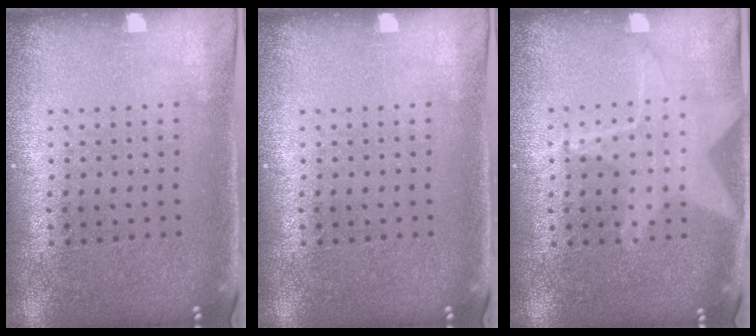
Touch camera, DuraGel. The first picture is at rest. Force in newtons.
{"total": 0.0}
{"total": 1.5, "press": 1.4, "slide": 0.5}